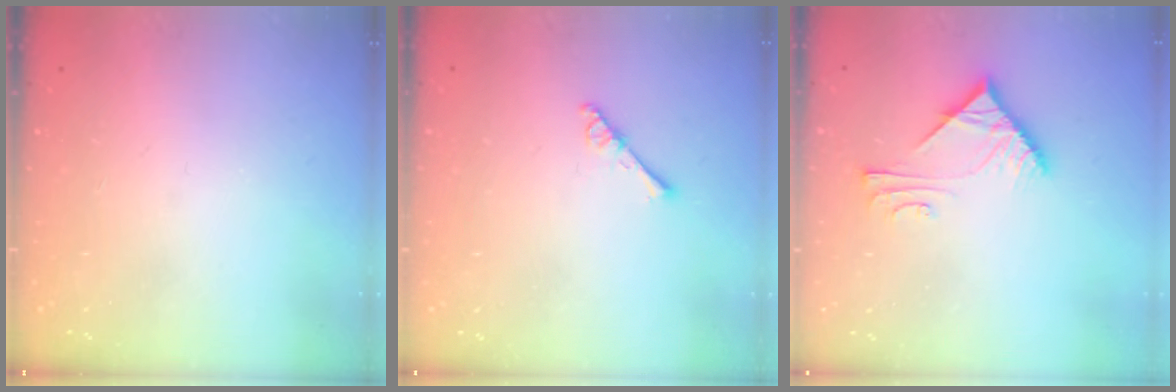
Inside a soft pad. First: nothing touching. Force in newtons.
{"total": 3.4, "press": 3.3, "slide": 0.3}
{"total": 7.2, "press": 7.1, "slide": 0.5}